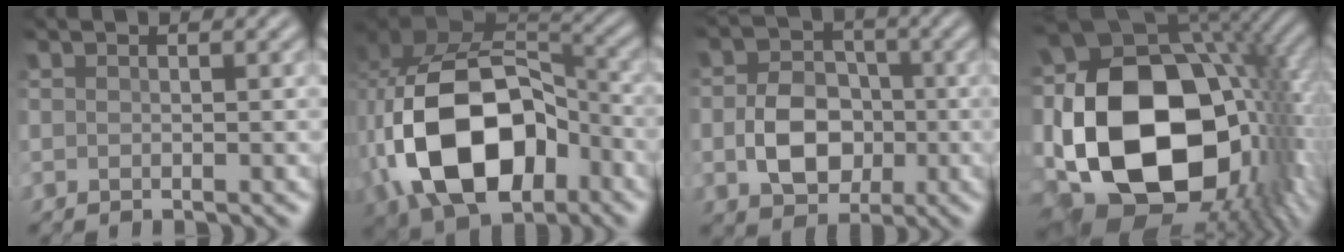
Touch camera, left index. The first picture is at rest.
{"total": 13.9, "force": [-3.2, 9.0, 10.2], "torque": [-0.197, -0.007, -0.060]}
{"total": 5.7, "force": [-1.2, 4.1, 3.7], "torque": [-0.072, 0.001, -0.016]}
{"total": 20.5, "force": [-0.2, 13.5, 15.5], "torque": [-0.332, -0.028, 0.029]}